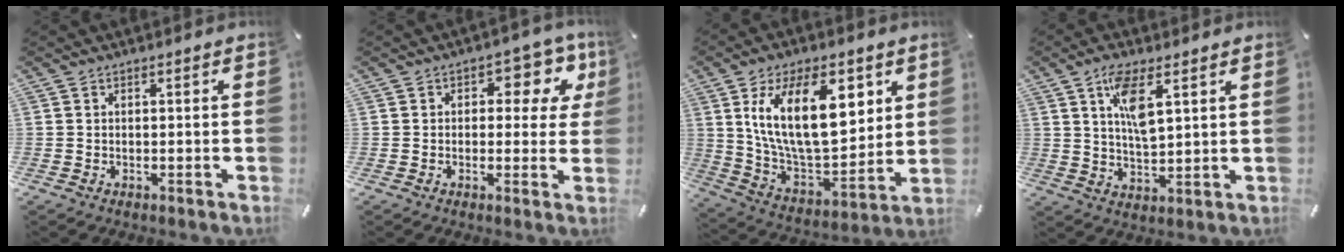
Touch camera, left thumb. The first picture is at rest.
{"total": 8.3, "force": [3.1, 5.2, 5.6], "torque": [-0.056, -0.014, 0.046]}
{"total": 22.5, "force": [9.1, 11.5, 17.1], "torque": [-0.323, -0.037, 0.148]}
{"total": 8.7, "force": [4.2, 3.2, 6.9], "torque": [-0.129, -0.009, 0.073]}